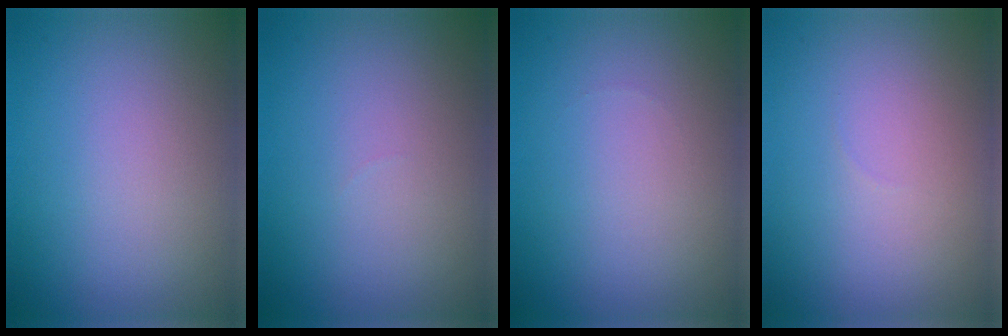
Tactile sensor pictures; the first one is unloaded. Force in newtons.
{"total": 0.0}
{"total": 0.0}
{"total": 0.0}